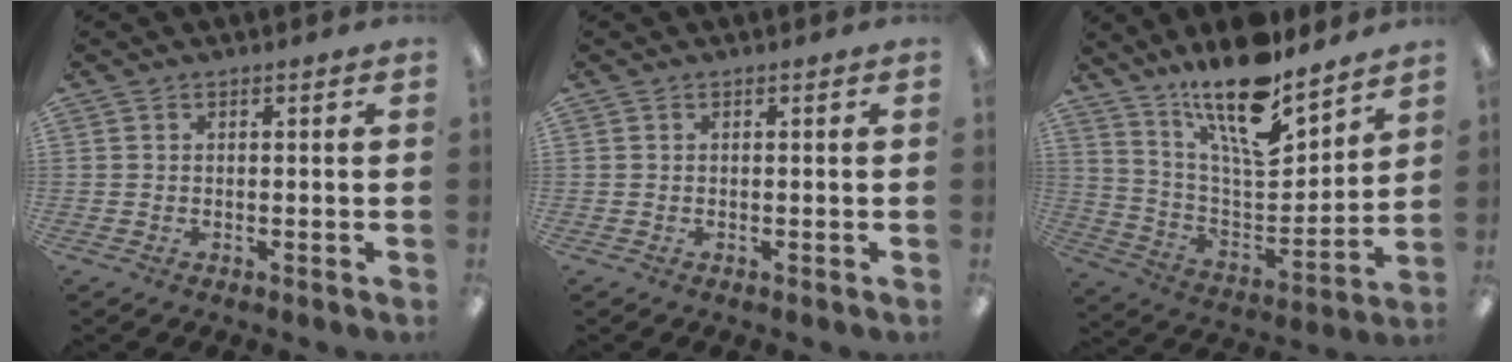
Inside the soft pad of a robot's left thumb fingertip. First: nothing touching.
{"total": 0.0}
{"total": 19.7, "force": [14.9, 5.6, 11.6], "torque": [-0.200, -0.104, 0.253]}